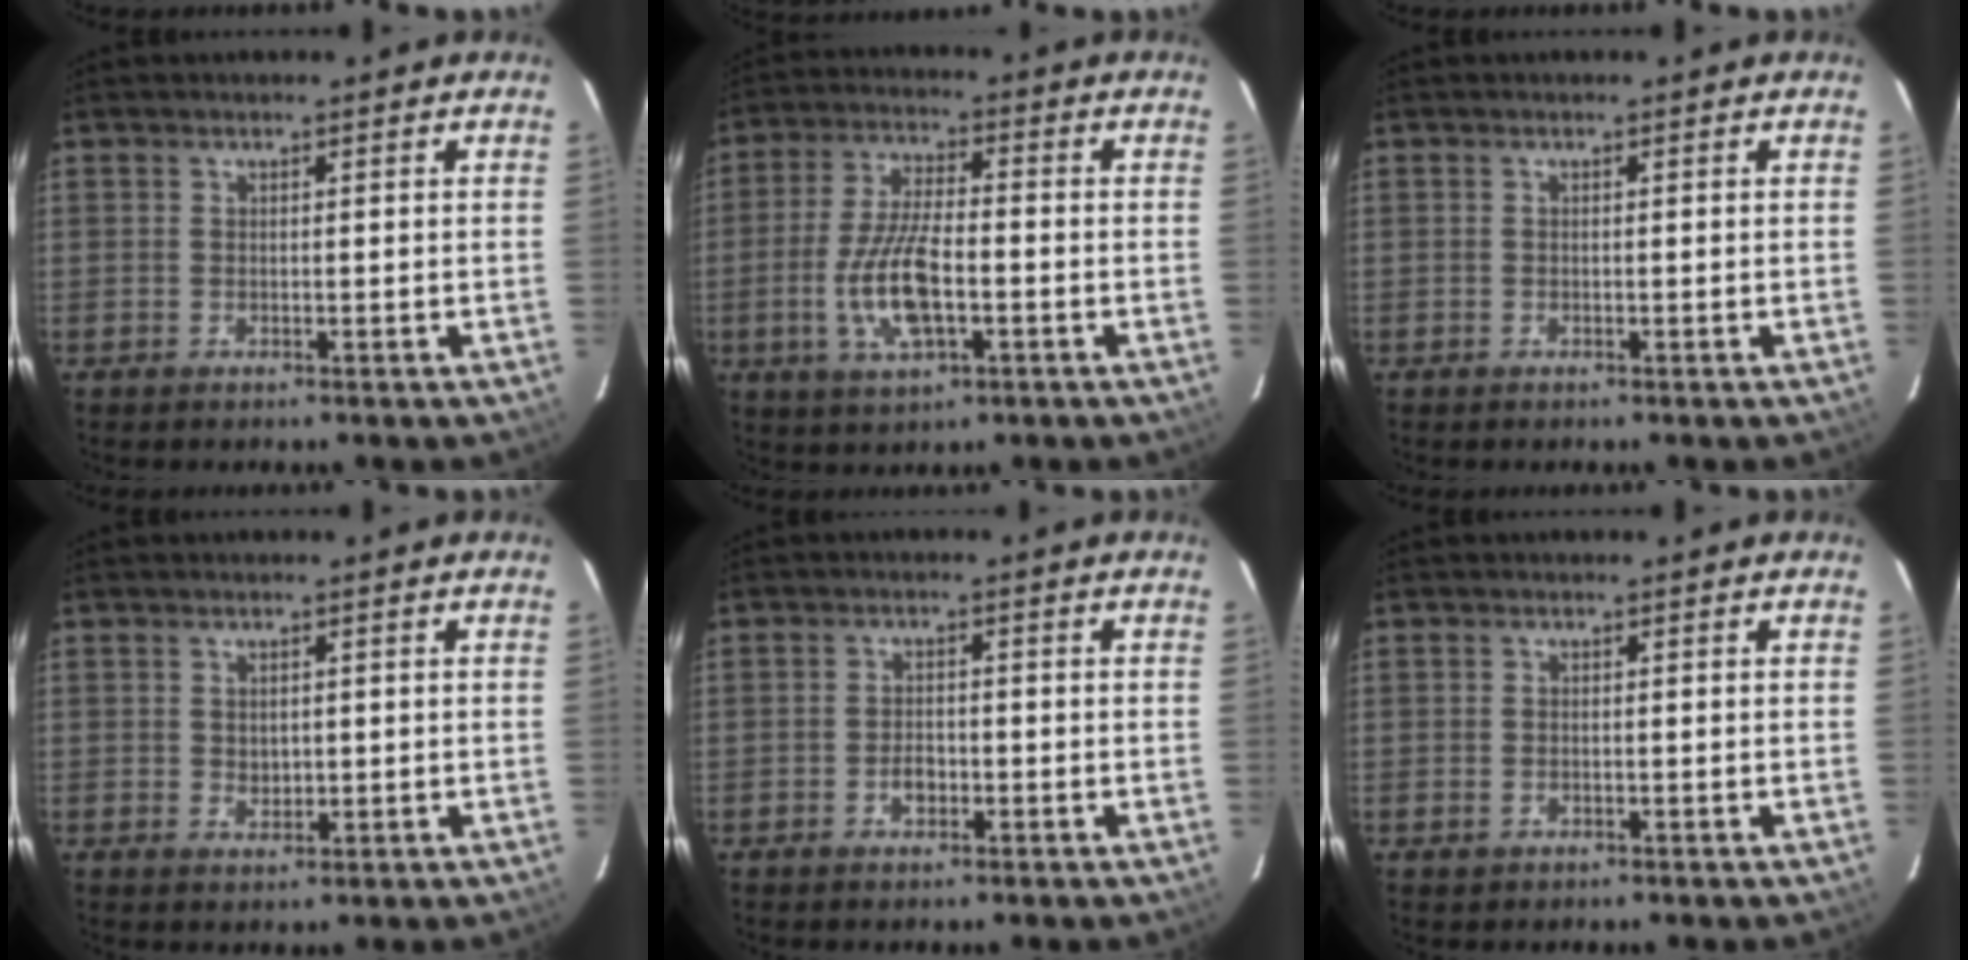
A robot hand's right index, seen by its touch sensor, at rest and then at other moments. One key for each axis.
{"total": 11.3, "fx": -3.0, "fy": 4.1, "fz": 10.2, "tx": -0.210, "ty": -0.004, "tz": -0.054}
{"total": 0.0}
{"total": 1.8, "fx": 0.4, "fy": 1.6, "fz": 0.8, "tx": -0.011, "ty": 0.000, "tz": 0.011}
{"total": 2.4, "fx": -1.1, "fy": 1.6, "fz": 1.5, "tx": -0.028, "ty": 0.004, "tz": -0.019}
{"total": 1.0, "fx": -0.4, "fy": 0.8, "fz": 0.4, "tx": -0.007, "ty": -0.002, "tz": -0.007}